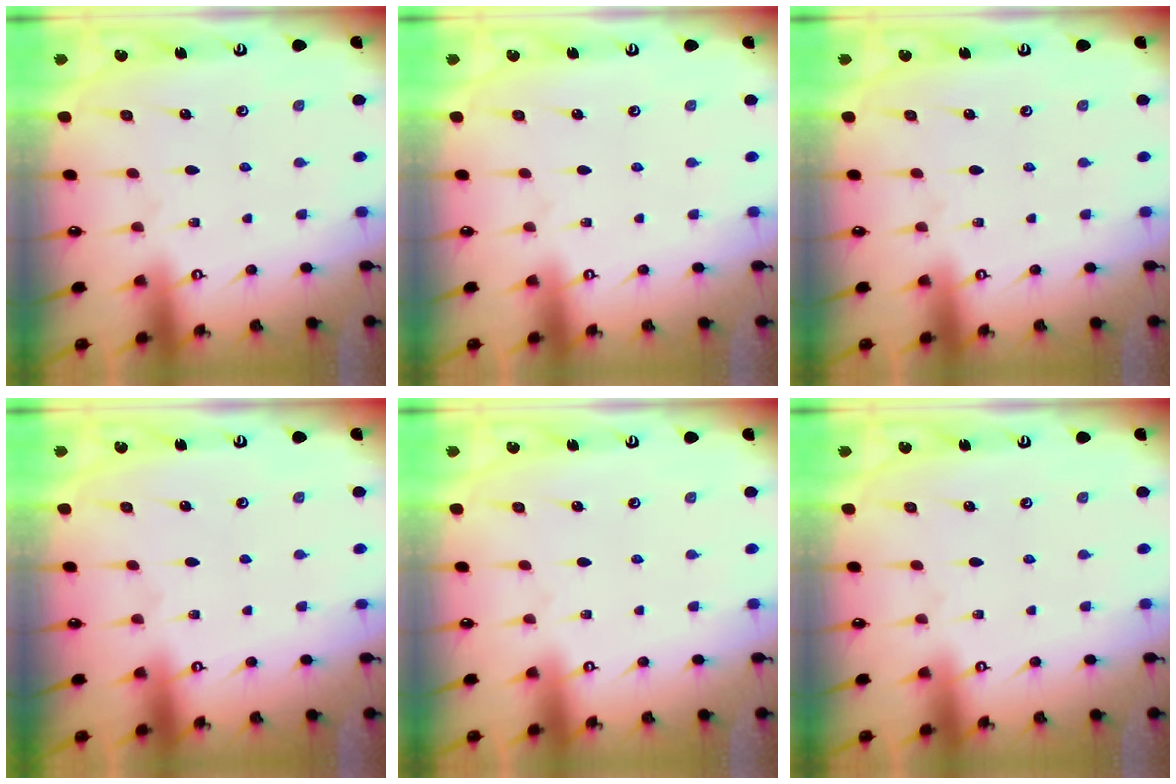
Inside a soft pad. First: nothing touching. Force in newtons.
{"total": 0.0}
{"total": 0.0}
{"total": 0.0}
{"total": 0.0}
{"total": 0.0}